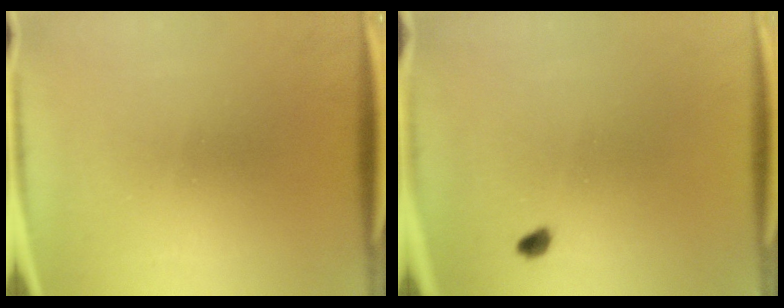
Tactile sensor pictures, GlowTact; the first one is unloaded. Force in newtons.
{"total": 1.4}